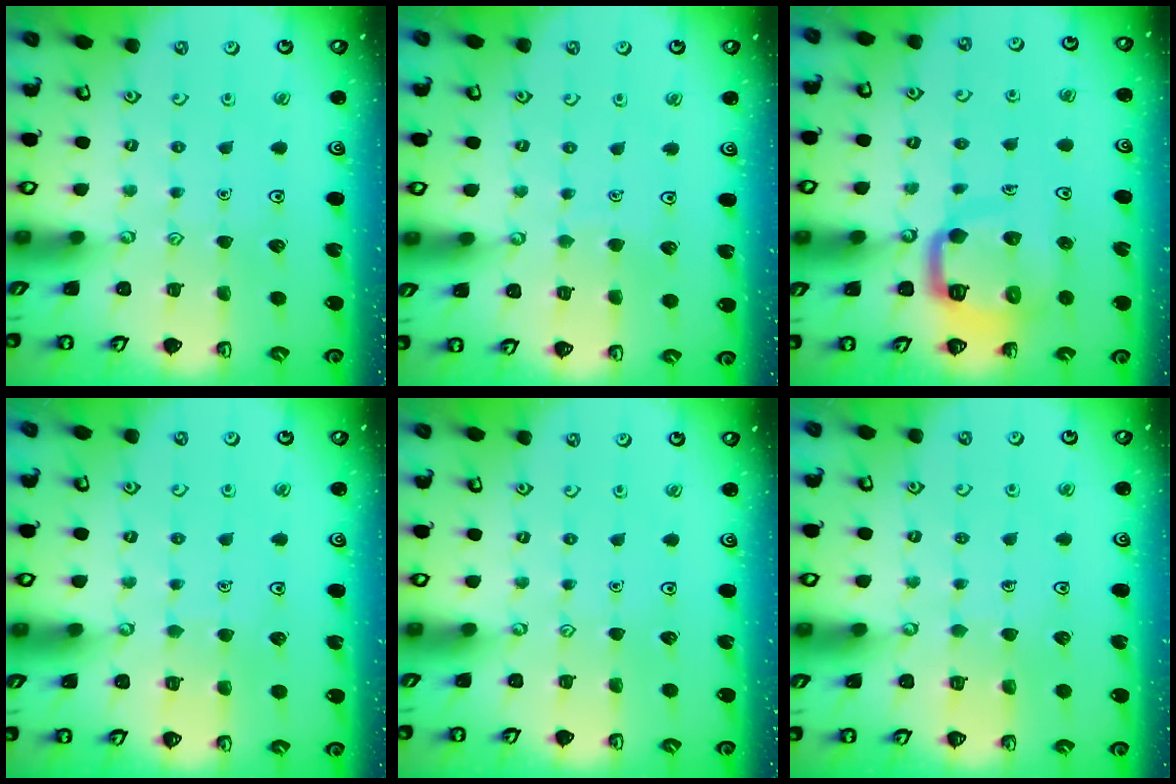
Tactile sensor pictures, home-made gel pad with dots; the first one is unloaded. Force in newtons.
{"total": 2.8, "press": 2.8, "slide": 0.1}
{"total": 11.3, "press": 11.2, "slide": 1.4}
{"total": 3.5, "press": 3.5, "slide": 0.2}
{"total": 0.0}
{"total": 3.0, "press": 3.0, "slide": 0.2}